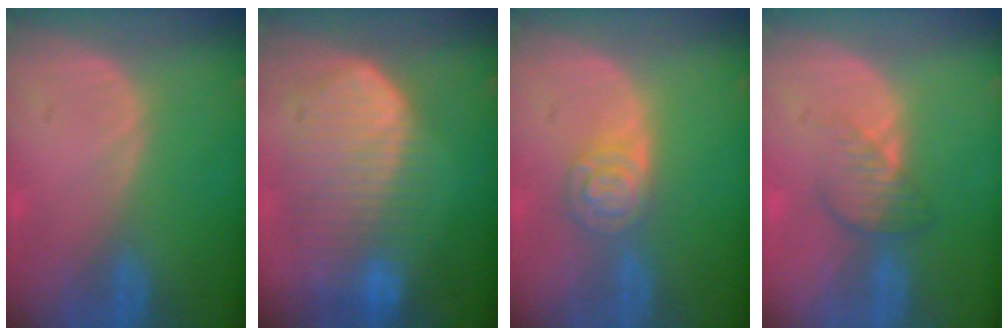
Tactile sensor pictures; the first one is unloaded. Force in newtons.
{"total": 10.4, "press": 9.0, "slide": 5.1}
{"total": 5.3, "press": 4.6, "slide": 2.6}
{"total": 3.8, "press": 3.5, "slide": 1.5}